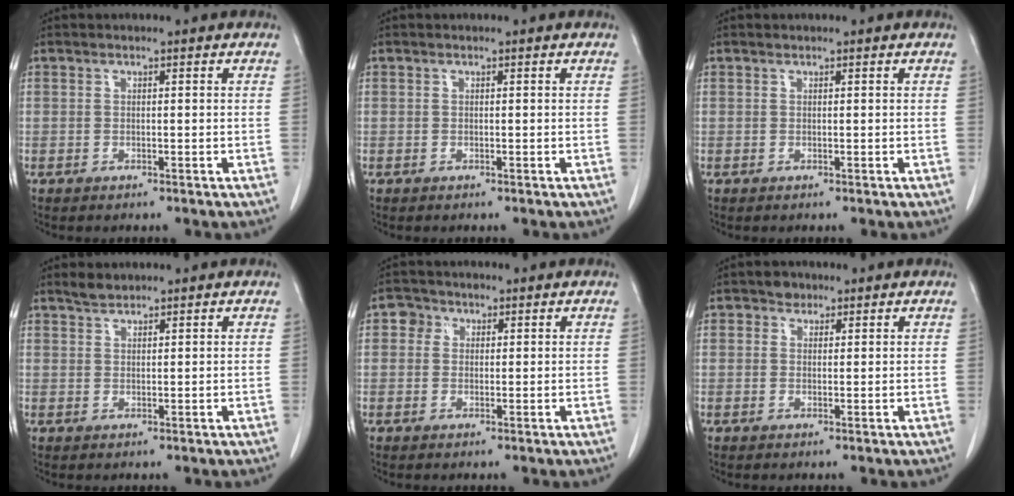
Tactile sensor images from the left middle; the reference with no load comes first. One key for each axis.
{"total": 0.0}
{"total": 0.0}
{"total": 1.7, "fx": 1.7, "fy": 0.4, "fz": 0.3, "tx": -0.009, "ty": 0.001, "tz": 0.033}
{"total": 2.4, "fx": 0.9, "fy": 2.1, "fz": 0.7, "tx": -0.009, "ty": 0.003, "tz": 0.010}
{"total": 1.6, "fx": 1.1, "fy": 1.2, "fz": 0.3, "tx": -0.001, "ty": -0.003, "tz": 0.013}